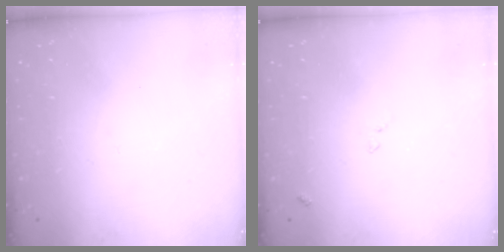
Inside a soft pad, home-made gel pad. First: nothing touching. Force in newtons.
{"total": 9.5, "press": 9.5, "slide": 0.8}